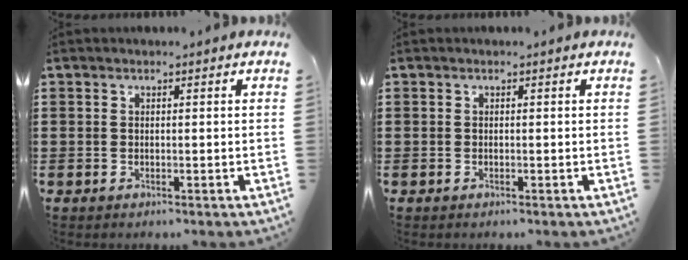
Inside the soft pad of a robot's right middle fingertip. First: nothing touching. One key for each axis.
{"total": 0.0}